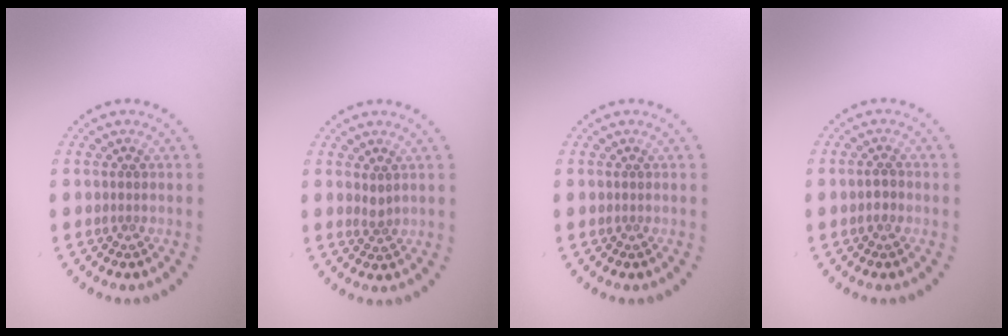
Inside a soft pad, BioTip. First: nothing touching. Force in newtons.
{"total": 0.9, "press": 0.7, "slide": 0.6}
{"total": 0.0}
{"total": 1.2, "press": 1.1, "slide": 0.4}